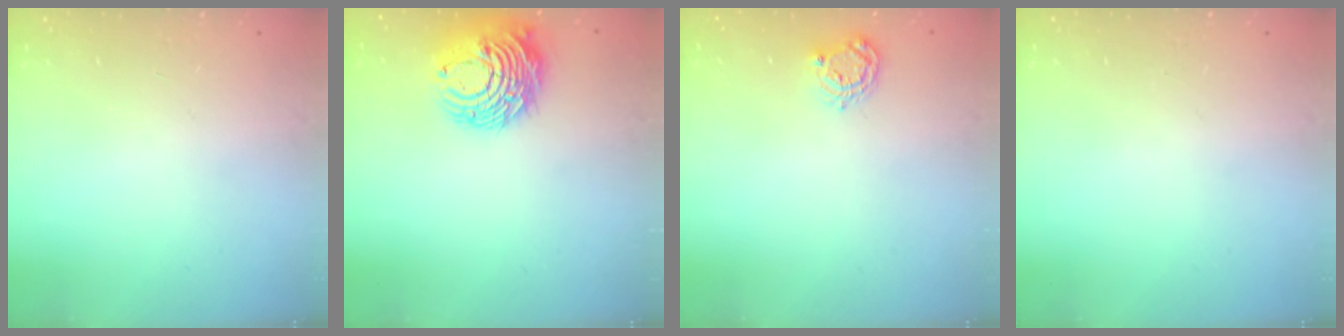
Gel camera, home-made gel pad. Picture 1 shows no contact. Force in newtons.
{"total": 11.9, "press": 11.8, "slide": 1.2}
{"total": 5.8, "press": 5.8, "slide": 0.4}
{"total": 0.0}